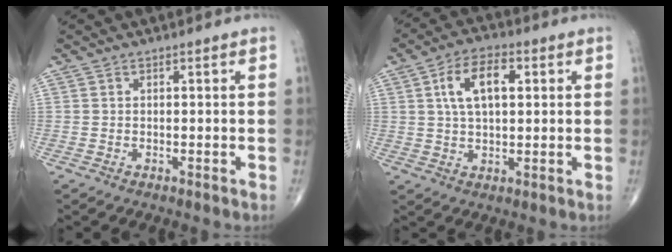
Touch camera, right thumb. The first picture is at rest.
{"total": 9.2, "force": [2.4, 4.8, 7.5], "torque": [-0.126, 0.011, 0.039]}